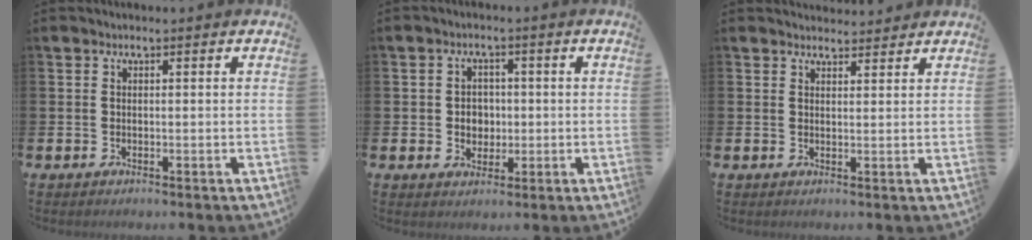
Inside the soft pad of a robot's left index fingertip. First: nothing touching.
{"total": 3.2, "force": [0.1, 2.8, 1.5], "torque": [-0.015, 0.002, -0.008]}
{"total": 2.3, "force": [2.3, 0.4, -0.2], "torque": [0.010, -0.015, 0.039]}